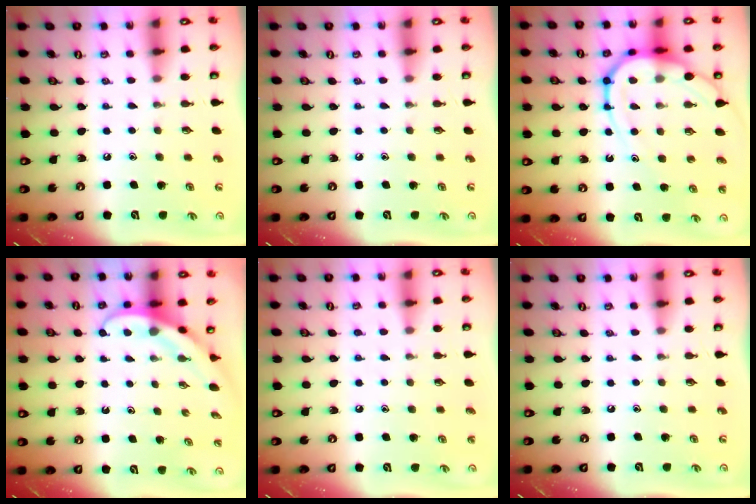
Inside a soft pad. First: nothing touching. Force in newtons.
{"total": 0.0}
{"total": 13.8, "press": 13.7, "slide": 1.3}
{"total": 3.9, "press": 3.9, "slide": 0.3}
{"total": 3.8, "press": 3.7, "slide": 0.5}
{"total": 0.0}